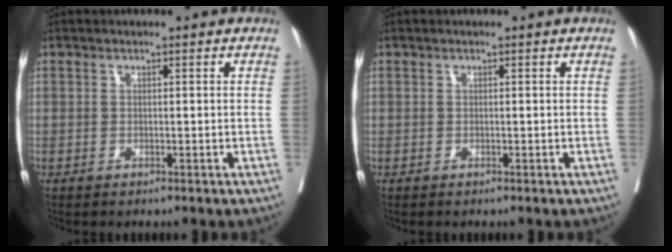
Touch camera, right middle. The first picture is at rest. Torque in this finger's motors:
{"motor_torque": [-0.49, -0.04, -0.15, -0.03]}